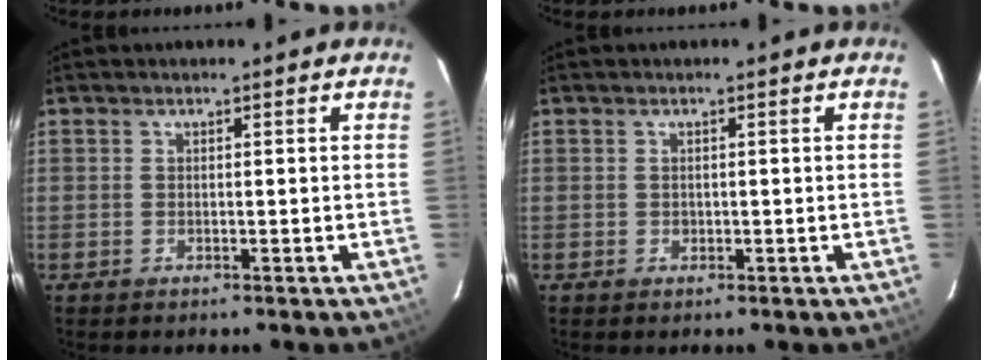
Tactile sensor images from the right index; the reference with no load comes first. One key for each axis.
{"total": 0.5, "fx": -0.1, "fy": 0.5, "fz": 0.0, "tx": 0.002, "ty": -0.001, "tz": 0.000}